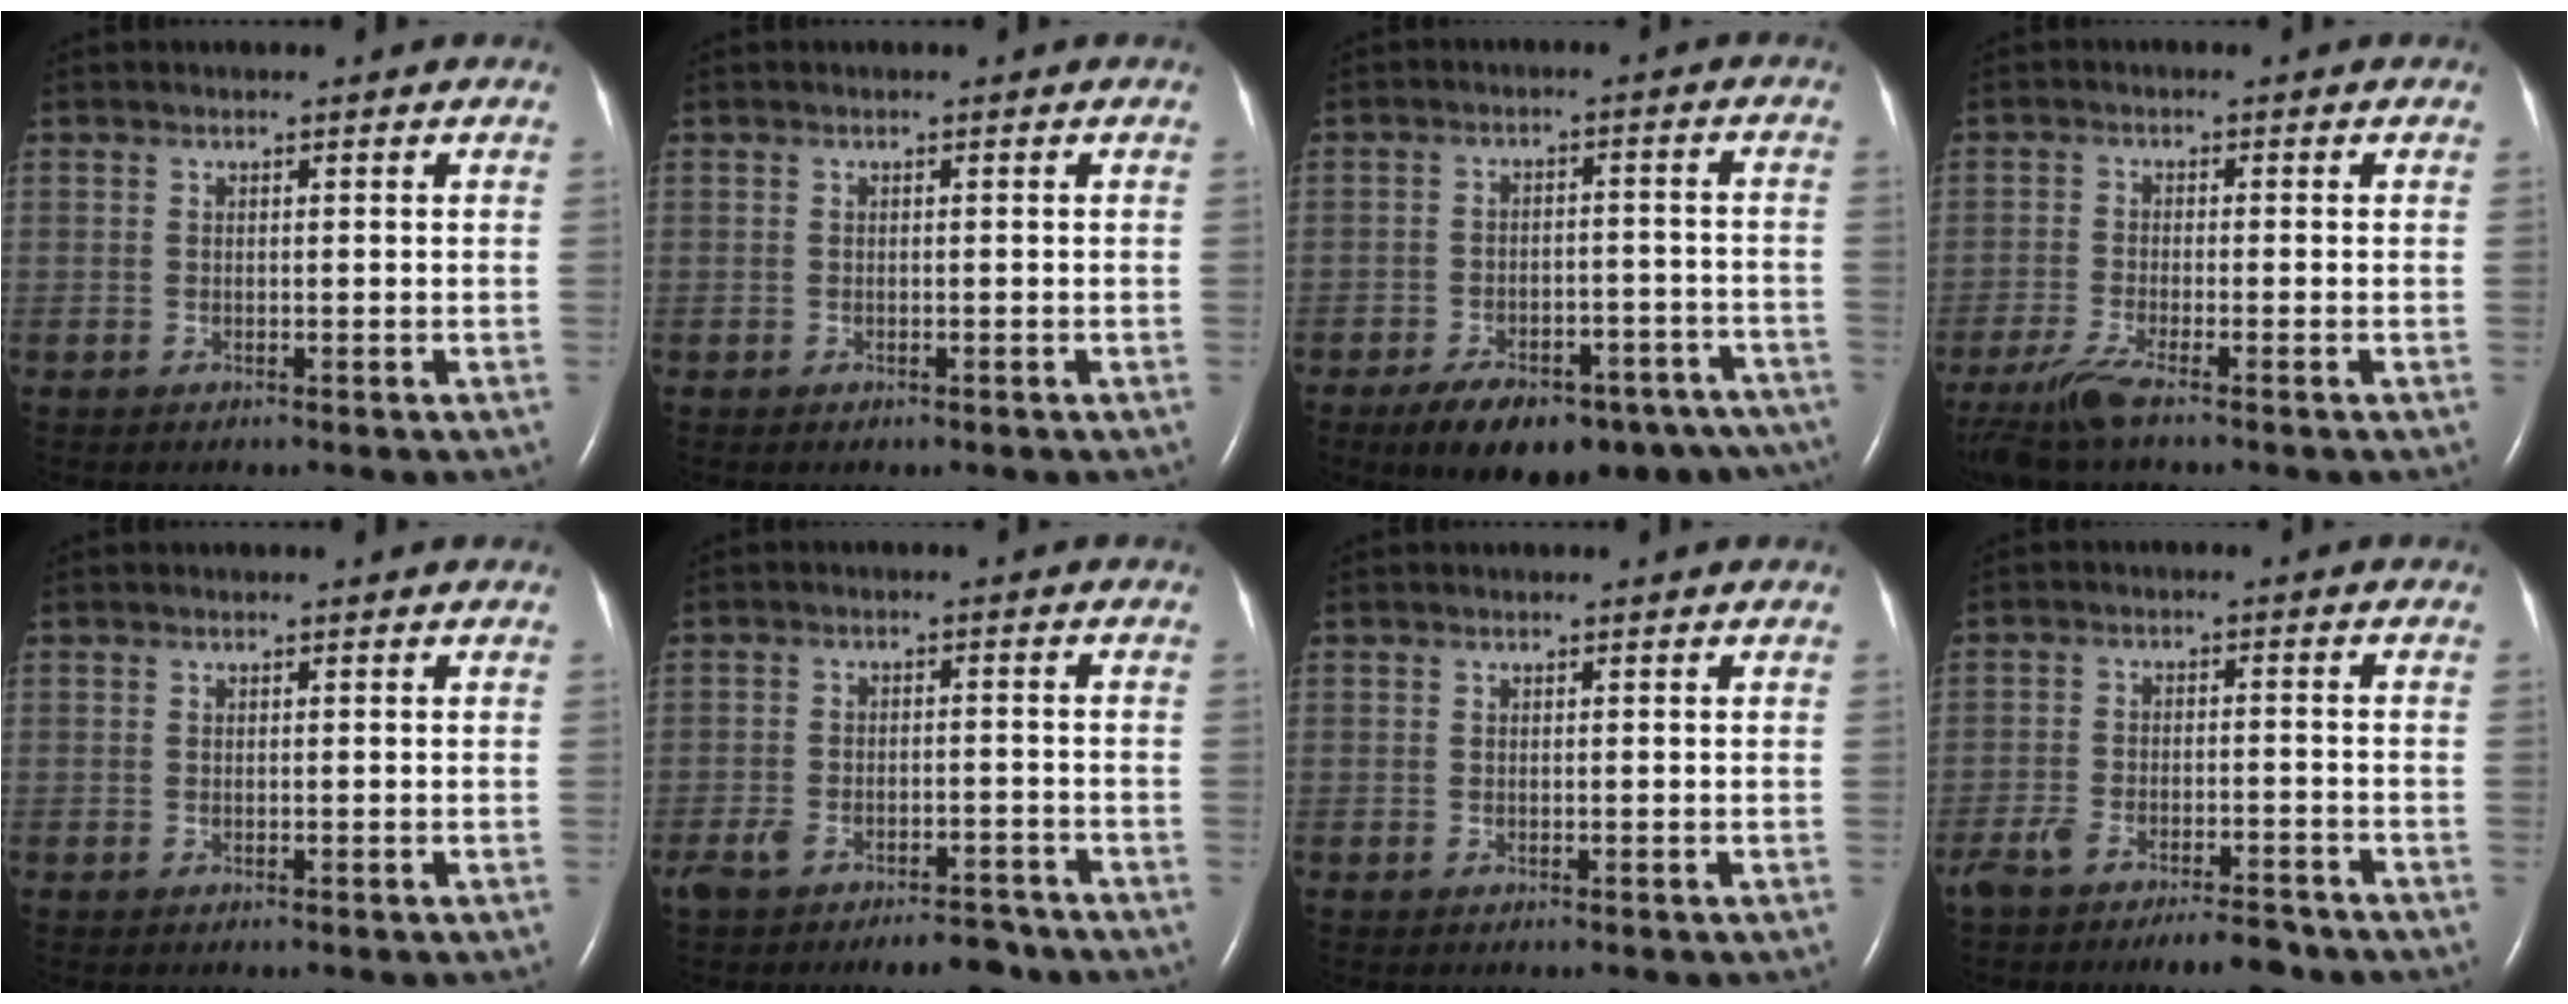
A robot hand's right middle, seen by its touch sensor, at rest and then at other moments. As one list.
[{"total": 0.0}, {"total": 18.8, "force": [-14.1, 7.9, 9.5], "torque": [-0.104, 0.019, -0.183]}, {"total": 5.3, "force": [-4.0, -0.2, 3.4], "torque": [-0.074, -0.019, -0.081]}, {"total": 0.0}, {"total": 7.2, "force": [-5.8, 2.5, 3.5], "torque": [-0.061, 0.005, -0.094]}, {"total": 0.0}, {"total": 7.6, "force": [-6.3, 1.8, 3.7], "torque": [-0.067, 0.000, -0.106]}]